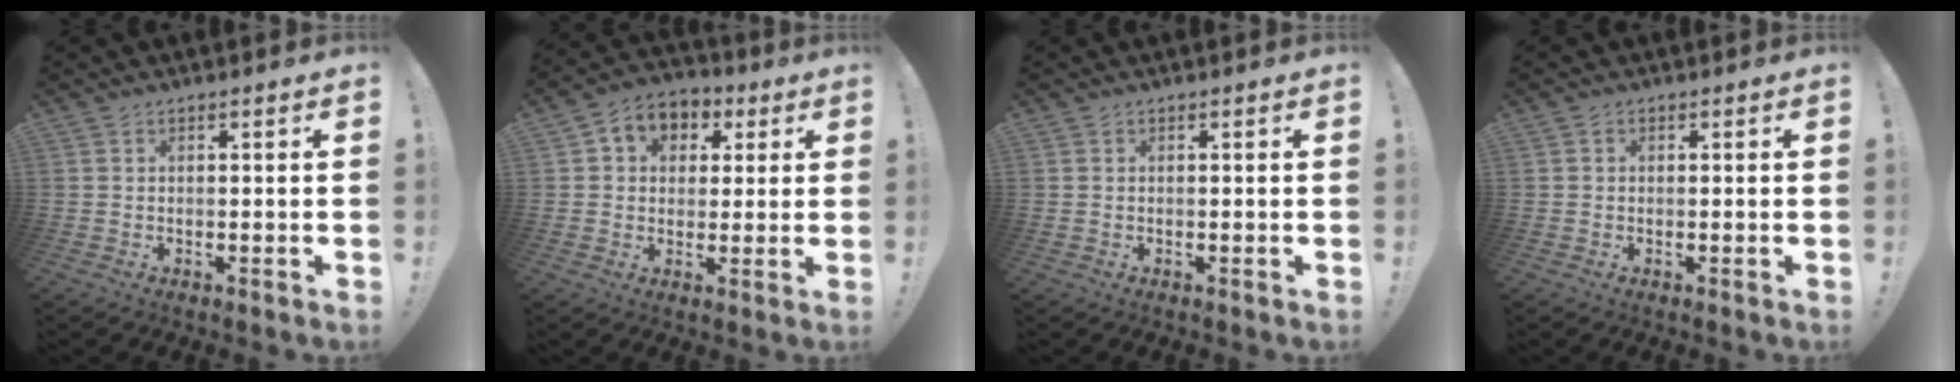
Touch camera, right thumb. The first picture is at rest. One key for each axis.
{"total": 7.0, "fx": 1.4, "fy": 6.3, "fz": 2.6, "tx": -0.028, "ty": -0.003, "tz": 0.032}
{"total": 0.0}
{"total": 0.7, "fx": 0.1, "fy": 0.7, "fz": 0.1, "tx": -0.005, "ty": 0.004, "tz": 0.003}